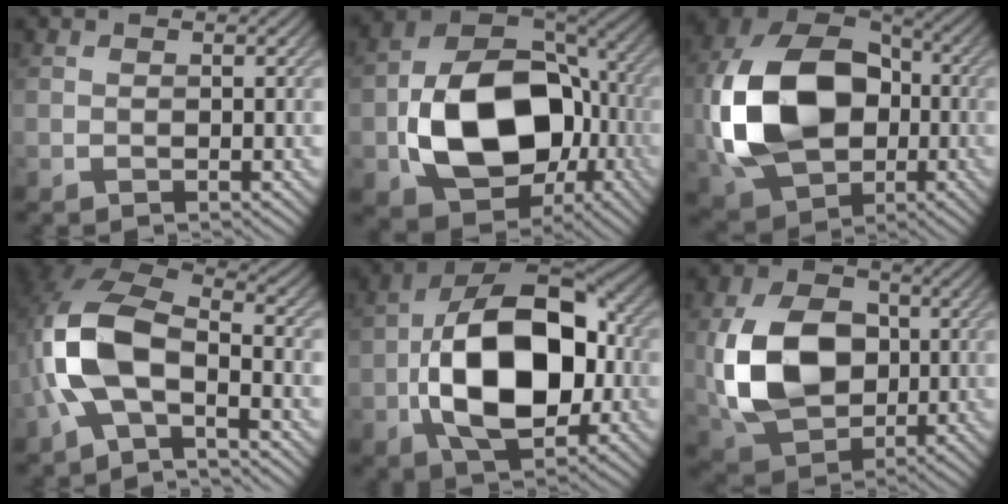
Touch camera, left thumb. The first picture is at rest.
{"total": 16.4, "force": [-3.6, 11.5, 11.0], "torque": [-0.206, -0.024, -0.065]}
{"total": 17.6, "force": [-1.6, 12.5, 12.2], "torque": [-0.284, 0.007, -0.042]}
{"total": 11.0, "force": [-3.0, 5.6, 9.0], "torque": [-0.207, 0.003, -0.074]}
{"total": 16.3, "force": [-2.5, 9.8, 12.8], "torque": [-0.219, -0.006, -0.055]}
{"total": 12.8, "force": [-0.1, 9.3, 8.8], "torque": [-0.206, 0.001, 0.003]}